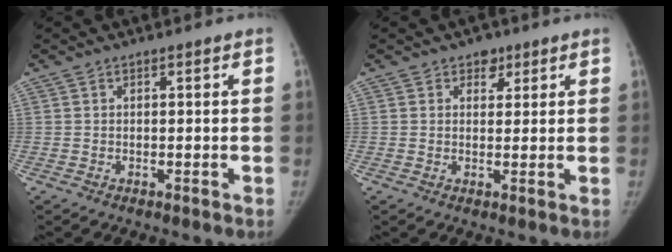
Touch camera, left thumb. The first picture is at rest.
{"total": 3.0, "force": [1.7, 2.1, 1.1], "torque": [0.007, -0.008, 0.022]}